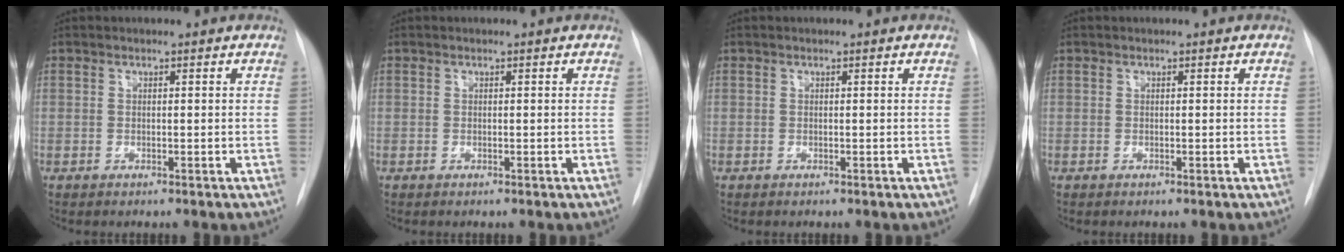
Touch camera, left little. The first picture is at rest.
{"total": 0.0}
{"total": 0.0}
{"total": 0.0}